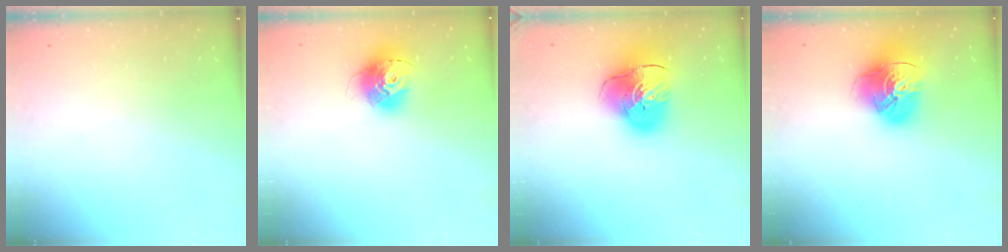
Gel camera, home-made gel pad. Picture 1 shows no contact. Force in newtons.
{"total": 13.4, "press": 13.3, "slide": 1.2}
{"total": 12.9, "press": 12.8, "slide": 1.8}
{"total": 16.2, "press": 16.1, "slide": 1.7}